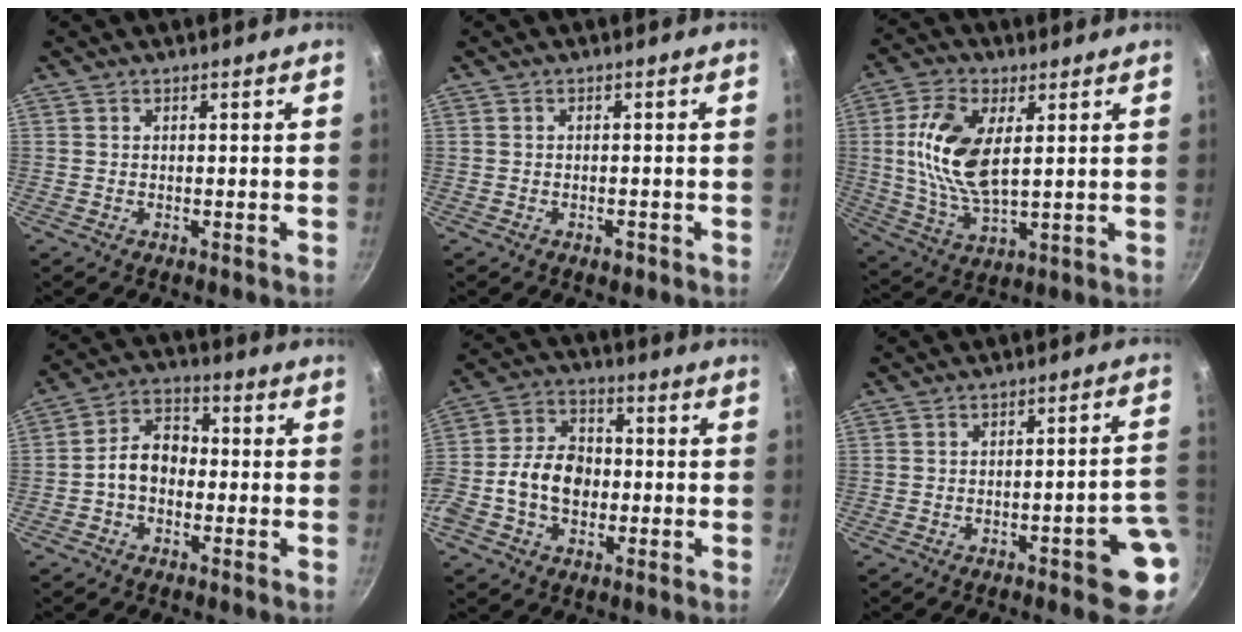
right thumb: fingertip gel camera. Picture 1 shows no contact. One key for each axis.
{"total": 1.5, "fx": -0.9, "fy": 0.8, "fz": 0.9, "tx": -0.014, "ty": 0.009, "tz": -0.011}
{"total": 13.7, "fx": 2.8, "fy": 6.7, "fz": 11.6, "tx": -0.225, "ty": -0.006, "tz": 0.057}
{"total": 7.7, "fx": -1.4, "fy": 5.6, "fz": 5.1, "tx": -0.056, "ty": 0.034, "tz": -0.041}
{"total": 12.7, "fx": -2.0, "fy": 9.2, "fz": 8.5, "tx": -0.126, "ty": 0.030, "tz": -0.051}
{"total": 9.2, "fx": -3.0, "fy": 2.3, "fz": 8.4, "tx": -0.075, "ty": 0.036, "tz": -0.031}